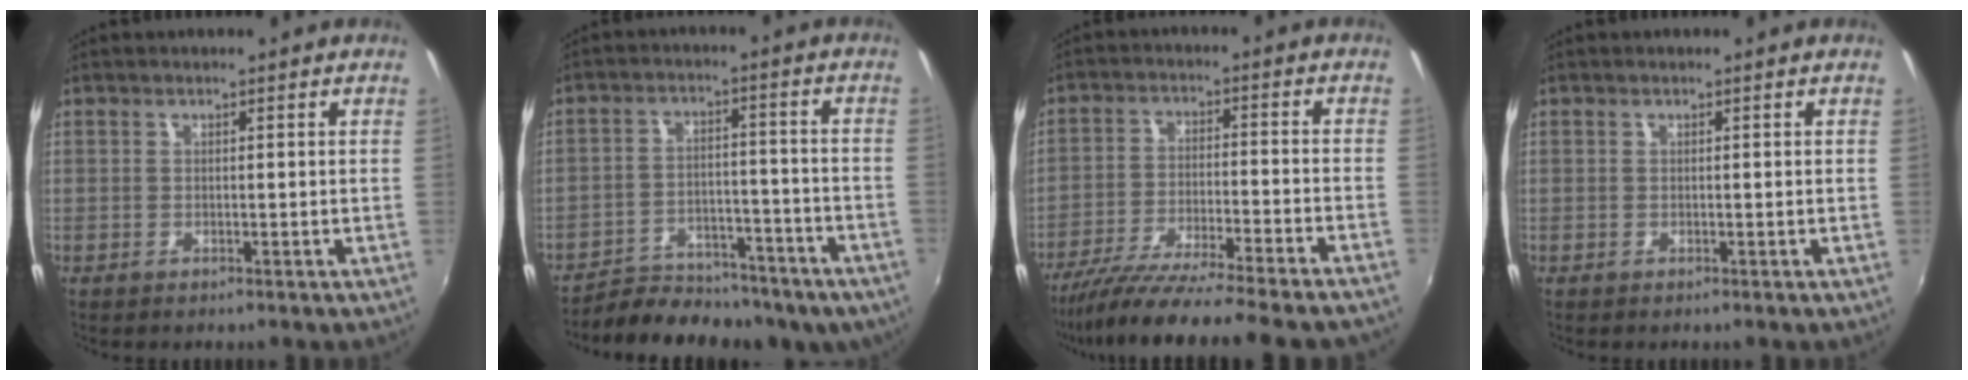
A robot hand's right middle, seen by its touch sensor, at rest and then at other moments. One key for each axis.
{"total": 18.7, "fx": -15.1, "fy": 7.4, "fz": 8.1, "tx": -0.151, "ty": -0.006, "tz": -0.199}
{"total": 20.1, "fx": -17.8, "fy": -1.0, "fz": 9.4, "tx": -0.172, "ty": -0.060, "tz": -0.277}
{"total": 0.0}